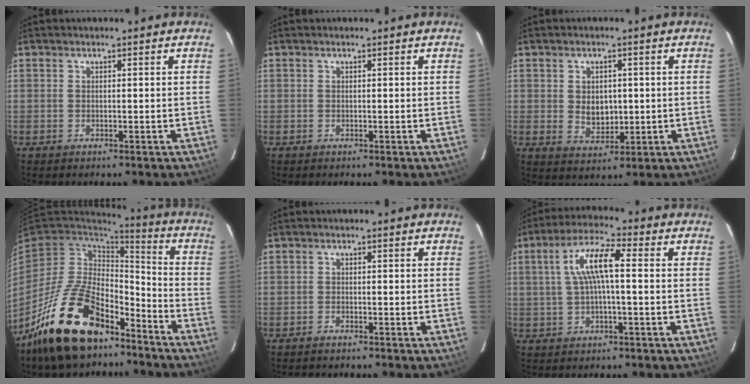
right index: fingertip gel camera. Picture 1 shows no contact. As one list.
[{"total": 0.0}, {"total": 5.1, "force": [0.2, 3.9, 3.3], "torque": [-0.055, -0.003, 0.012]}, {"total": 21.6, "force": [-14.7, 10.2, 12.1], "torque": [-0.247, 0.005, -0.243]}, {"total": 1.5, "force": [-1.5, 0.3, 0.2], "torque": [-0.018, 0.000, -0.027]}, {"total": 7.9, "force": [0.6, 1.6, 7.7], "torque": [-0.152, 0.017, 0.014]}]